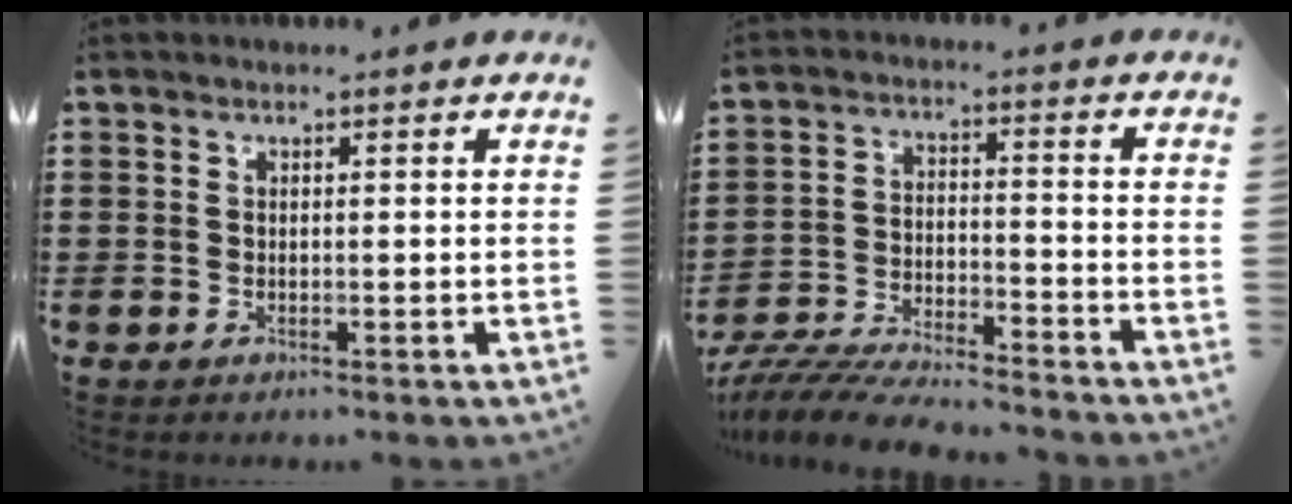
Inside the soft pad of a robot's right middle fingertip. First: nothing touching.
{"total": 7.5, "force": [-7.2, 0.4, 1.8], "torque": [-0.040, 0.001, -0.142]}